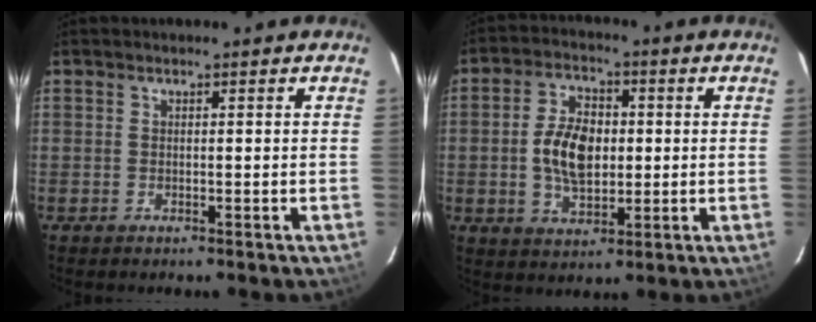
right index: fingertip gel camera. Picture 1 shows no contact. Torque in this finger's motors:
{"motor_torque": [0.49, 0.21, 0.51, 0.11]}